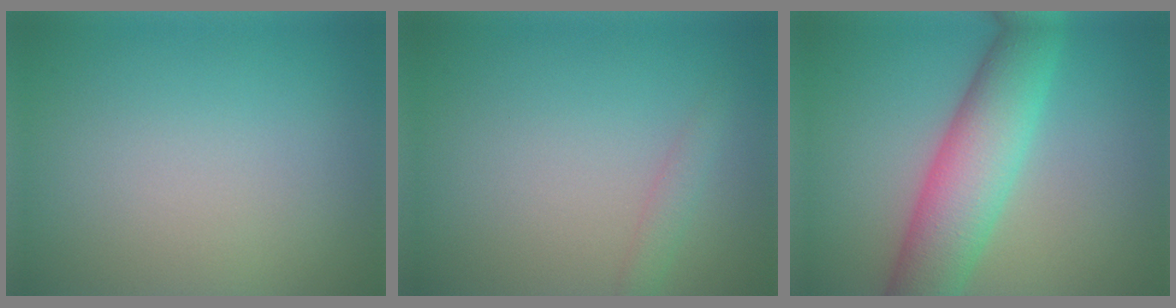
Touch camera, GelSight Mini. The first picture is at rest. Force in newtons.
{"total": 1.2, "press": 1.2, "slide": 0.2}
{"total": 7.6, "press": 7.6, "slide": 0.3}